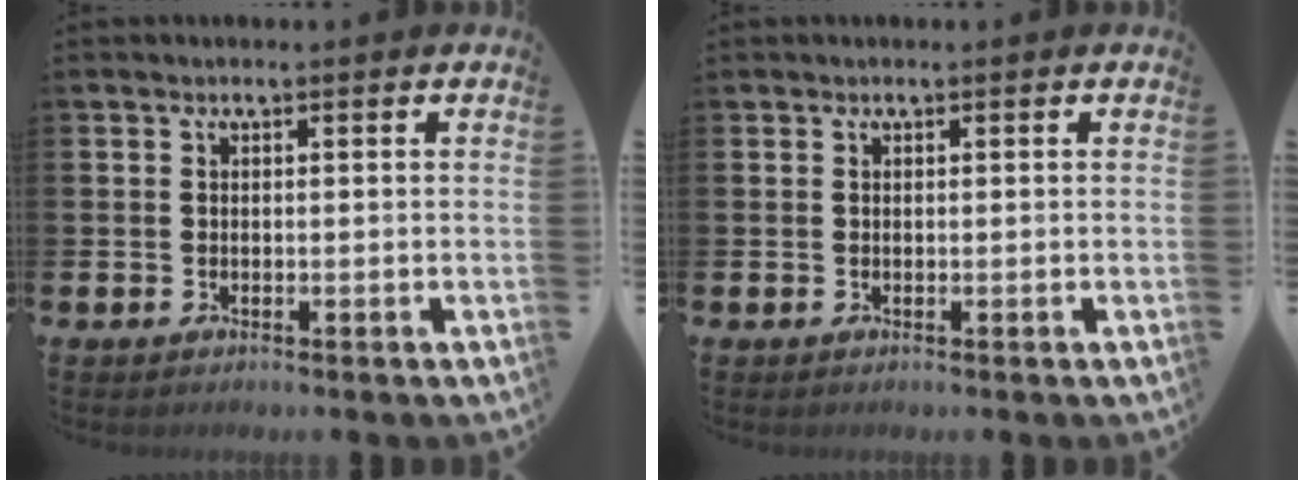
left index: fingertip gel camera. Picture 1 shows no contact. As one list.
[{"total": 0.0}]